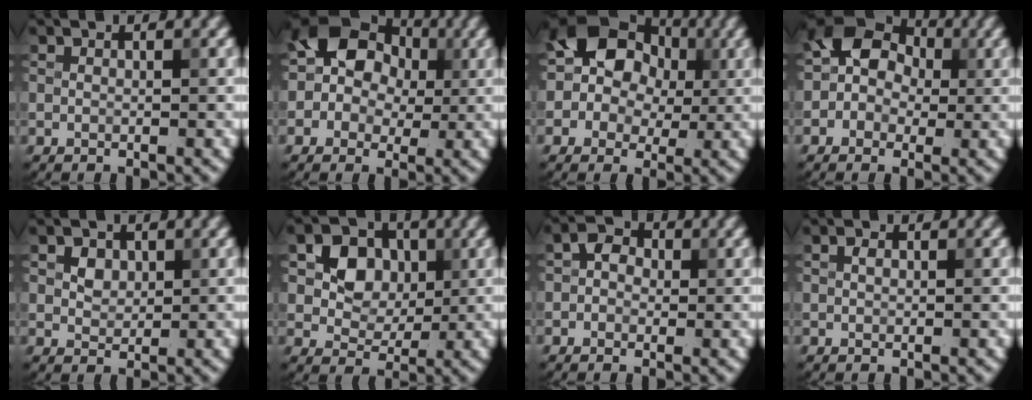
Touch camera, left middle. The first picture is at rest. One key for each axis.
{"total": 7.9, "fx": 1.9, "fy": 6.5, "fz": 4.1, "tx": -0.061, "ty": 0.032, "tz": 0.004}
{"total": 9.4, "fx": 2.5, "fy": 7.5, "fz": 5.1, "tx": -0.085, "ty": 0.040, "tz": 0.019}
{"total": 5.9, "fx": 0.9, "fy": 5.0, "fz": 3.0, "tx": -0.031, "ty": 0.031, "tz": -0.012}
{"total": 2.8, "fx": 1.3, "fy": 1.8, "fz": 1.6, "tx": -0.041, "ty": 0.008, "tz": 0.027}
{"total": 4.6, "fx": 0.8, "fy": 3.9, "fz": 2.5, "tx": -0.042, "ty": 0.000, "tz": 0.005}
{"total": 1.5, "fx": -0.3, "fy": 1.3, "fz": 0.7, "tx": -0.007, "ty": 0.007, "tz": -0.004}
{"total": 0.0}